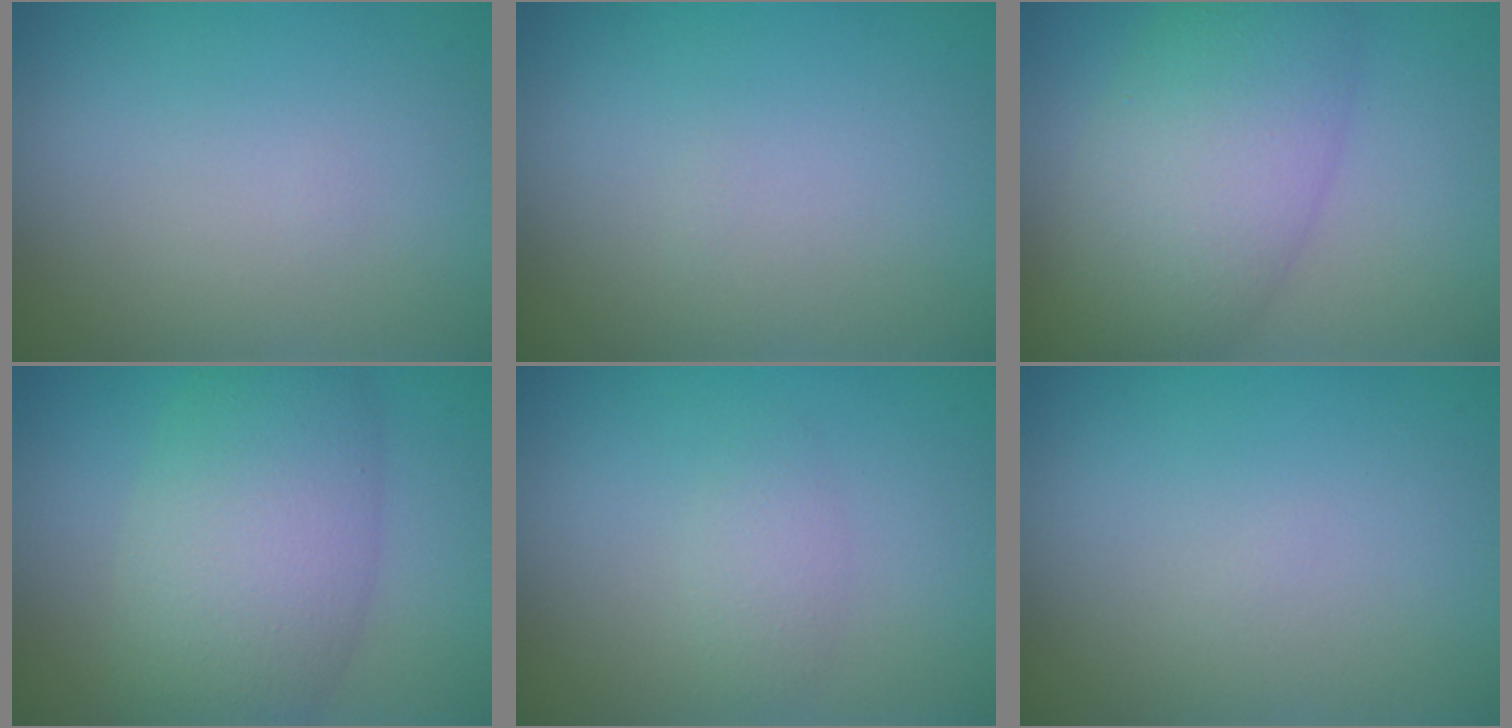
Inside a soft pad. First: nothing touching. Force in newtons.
{"total": 0.0}
{"total": 7.7, "press": 7.7, "slide": 0.4}
{"total": 8.1, "press": 8.1, "slide": 0.3}
{"total": 1.4, "press": 1.4, "slide": 0.0}
{"total": 0.0}